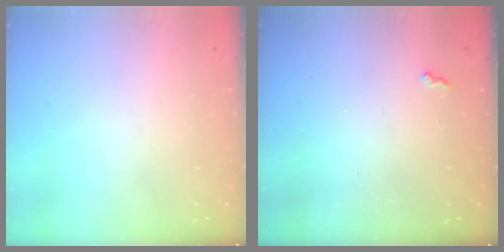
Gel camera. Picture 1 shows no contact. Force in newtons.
{"total": 2.6, "press": 2.6, "slide": 0.4}